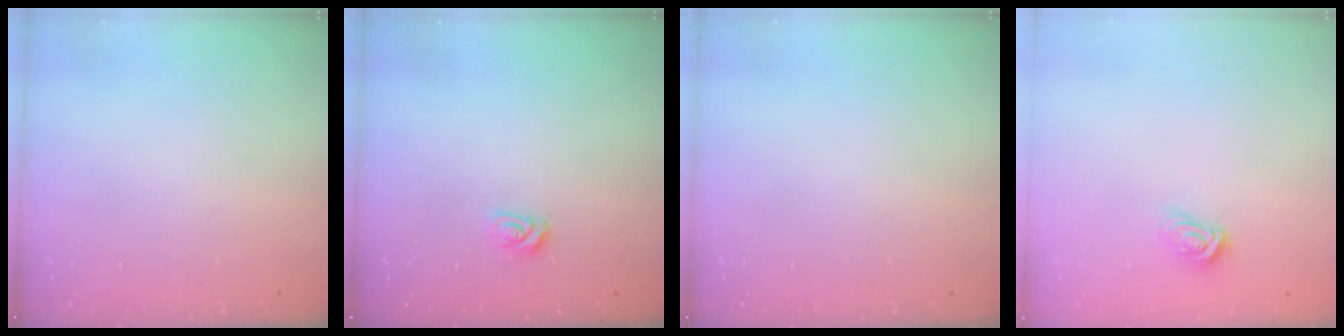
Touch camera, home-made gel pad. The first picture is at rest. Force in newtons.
{"total": 3.1, "press": 3.1, "slide": 0.3}
{"total": 0.0}
{"total": 3.5, "press": 3.5, "slide": 0.5}